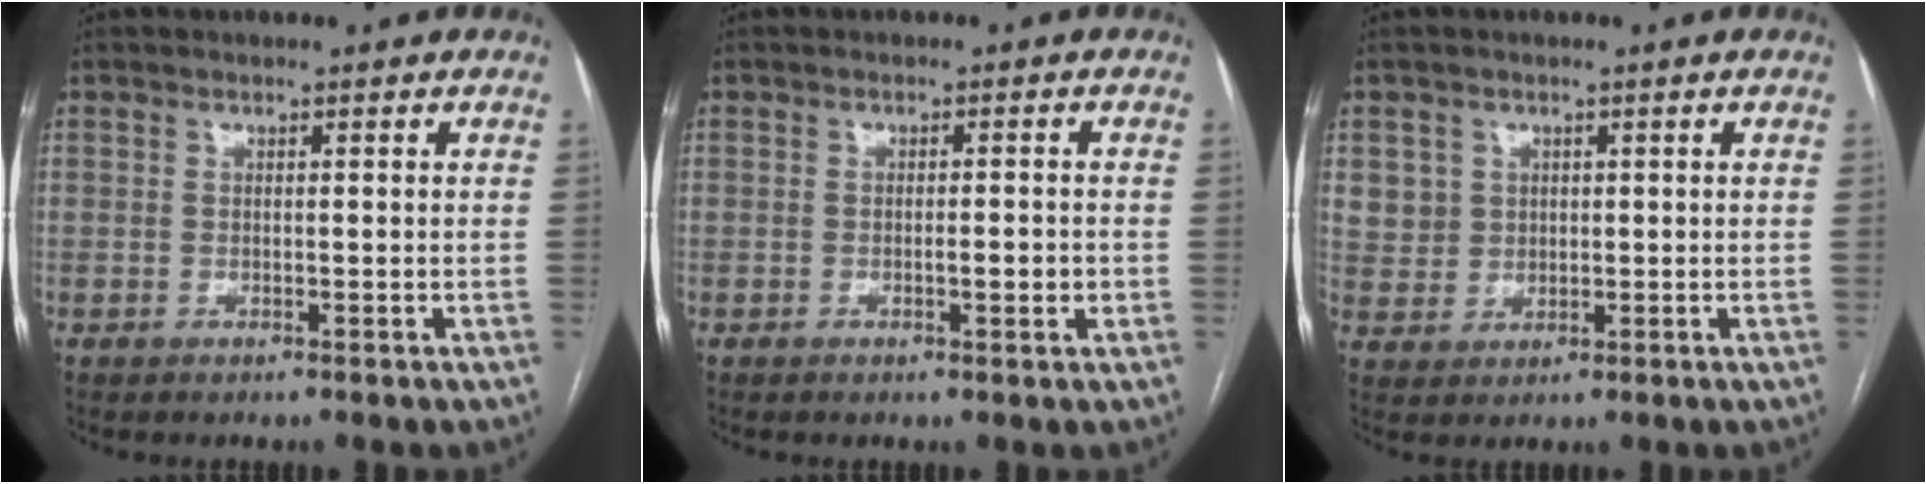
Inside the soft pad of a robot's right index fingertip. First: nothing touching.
{"total": 2.2, "force": [-0.5, 0.5, 2.1], "torque": [-0.036, 0.000, -0.006]}
{"total": 4.4, "force": [1.7, 4.1, 0.4], "torque": [-0.003, 0.006, 0.041]}